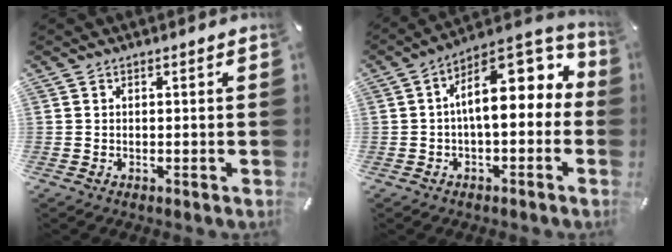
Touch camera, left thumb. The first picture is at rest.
{"total": 16.2, "force": [3.5, 7.6, 13.9], "torque": [-0.195, -0.023, 0.058]}